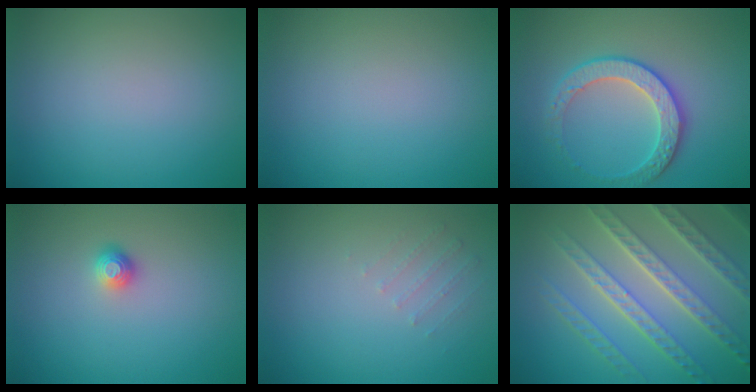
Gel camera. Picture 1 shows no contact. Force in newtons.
{"total": 0.0}
{"total": 3.7, "press": 3.6, "slide": 0.9}
{"total": 1.2, "press": 1.0, "slide": 0.5}
{"total": 0.6, "press": 0.5, "slide": 0.4}
{"total": 8.0, "press": 5.7, "slide": 5.6}